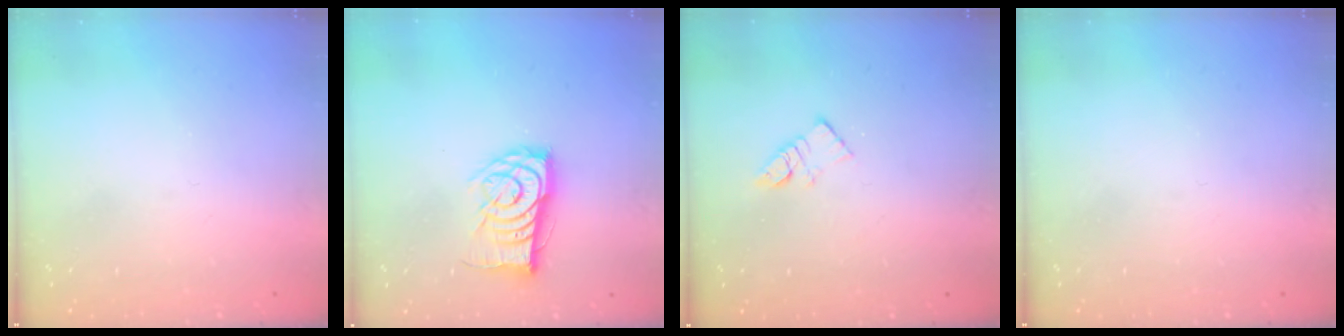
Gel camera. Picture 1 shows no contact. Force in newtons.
{"total": 11.9, "press": 11.9, "slide": 0.8}
{"total": 5.7, "press": 5.7, "slide": 0.2}
{"total": 0.0}